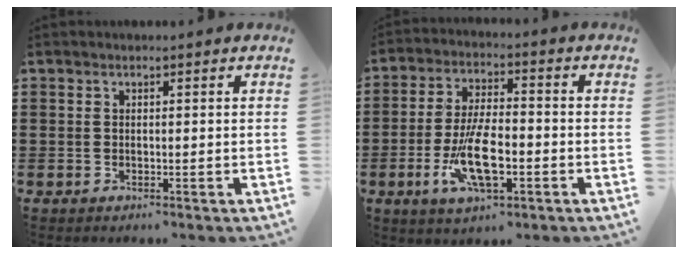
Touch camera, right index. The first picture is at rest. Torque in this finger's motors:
{"motor_torque": [1.84, 0.30, 0.45, 0.21]}